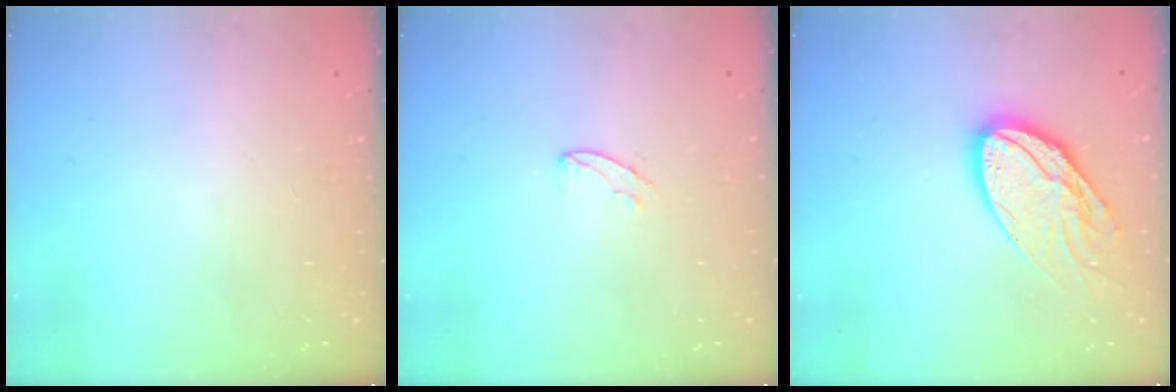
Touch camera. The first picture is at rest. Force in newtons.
{"total": 4.5, "press": 4.5, "slide": 0.4}
{"total": 16.4, "press": 16.3, "slide": 1.4}